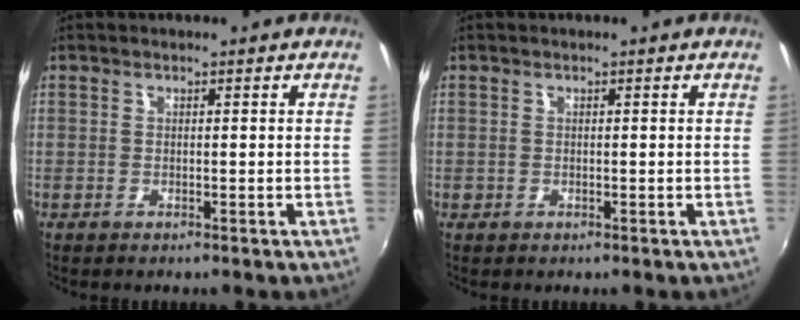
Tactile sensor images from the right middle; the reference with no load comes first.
{"total": 0.6, "force": [-0.3, 0.5, 0.1], "torque": [0.000, -0.003, -0.006]}